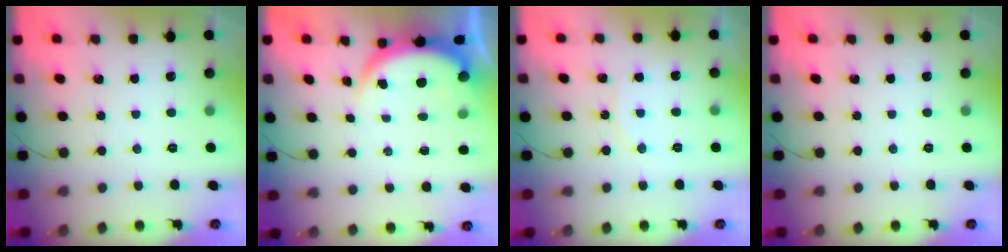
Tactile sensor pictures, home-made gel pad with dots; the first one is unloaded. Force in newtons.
{"total": 3.8, "press": 3.8, "slide": 0.1}
{"total": 5.3, "press": 5.3, "slide": 0.7}
{"total": 0.0}